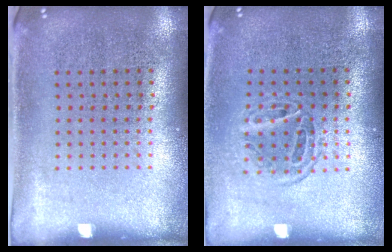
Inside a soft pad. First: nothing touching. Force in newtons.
{"total": 1.1, "press": 1.0, "slide": 0.5}